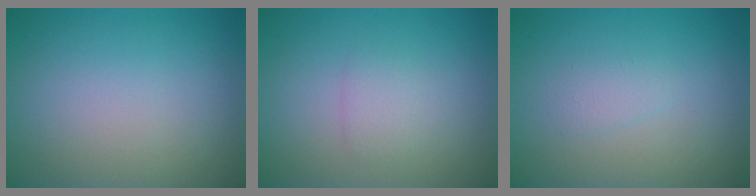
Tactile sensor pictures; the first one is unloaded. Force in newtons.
{"total": 1.4, "press": 1.4, "slide": 0.0}
{"total": 1.0, "press": 1.0, "slide": 0.0}